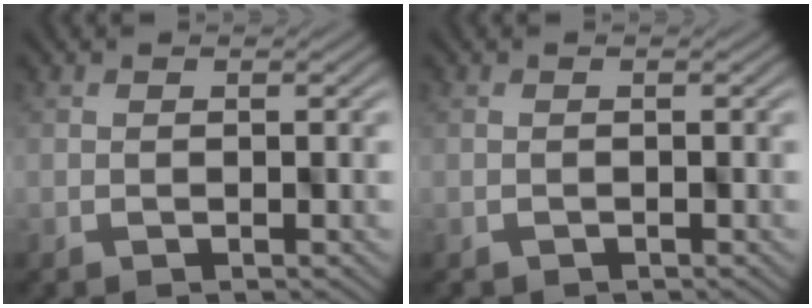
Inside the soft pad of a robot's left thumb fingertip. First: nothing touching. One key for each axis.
{"total": 0.7, "fx": -0.6, "fy": 0.3, "fz": -0.1, "tx": 0.003, "ty": -0.004, "tz": -0.008}